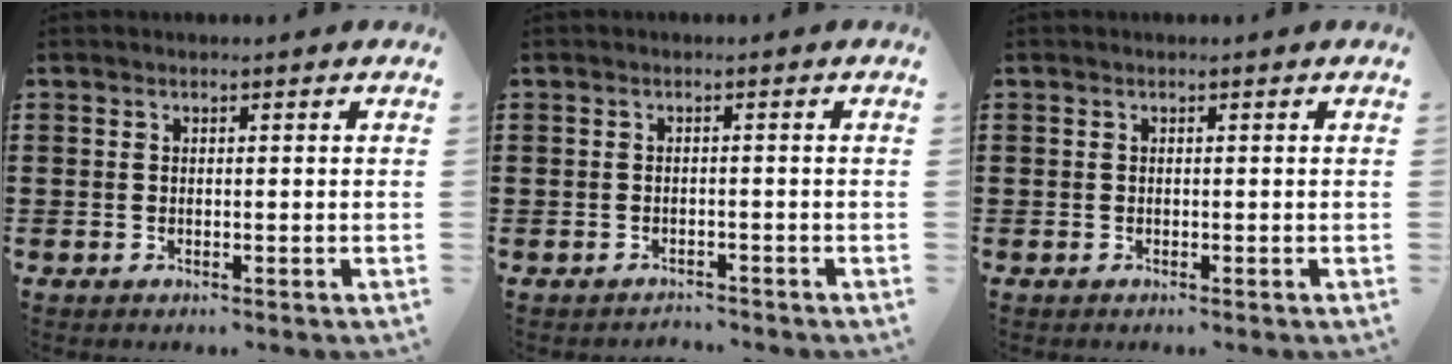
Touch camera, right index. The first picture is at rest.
{"total": 1.4, "force": [-1.4, 0.2, -0.2], "torque": [0.000, 0.003, -0.033]}
{"total": 0.0}